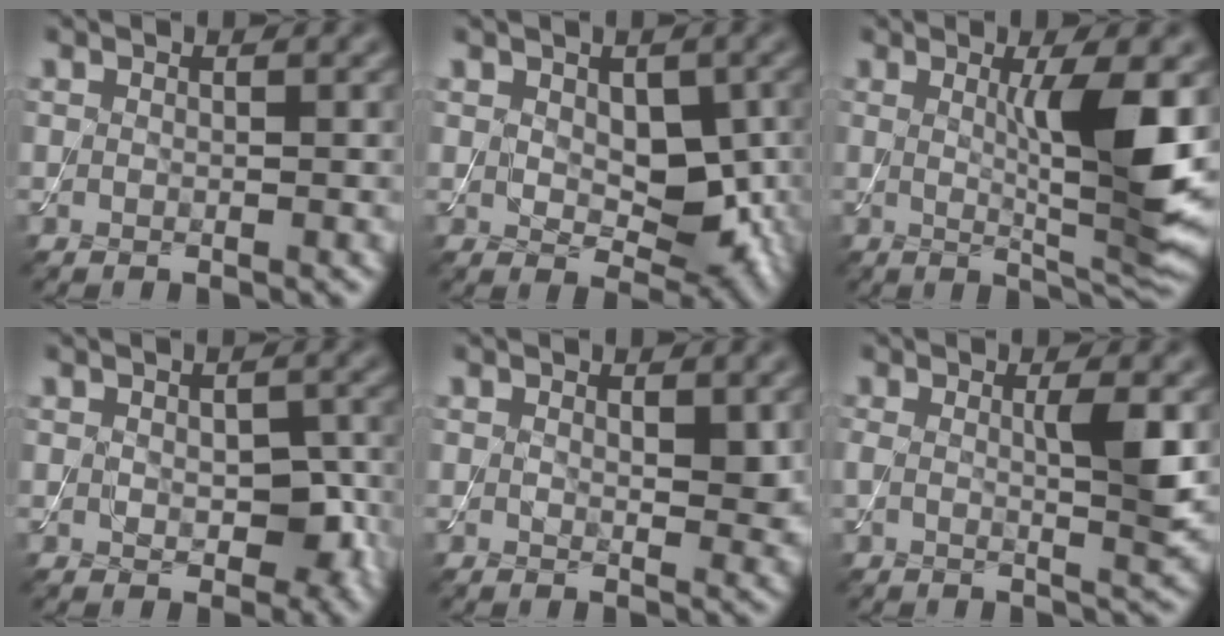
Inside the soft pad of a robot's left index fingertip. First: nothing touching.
{"total": 5.8, "force": [0.3, 3.7, 4.4], "torque": [-0.069, -0.015, 0.011]}
{"total": 7.1, "force": [1.0, 1.1, 7.0], "torque": [-0.107, -0.012, 0.022]}
{"total": 3.8, "force": [-0.4, 2.4, 2.9], "torque": [-0.044, -0.010, 0.001]}
{"total": 2.0, "force": [0.7, 0.9, 1.7], "torque": [-0.023, -0.007, 0.014]}
{"total": 3.4, "force": [0.4, 0.5, 3.3], "torque": [-0.057, -0.005, 0.005]}